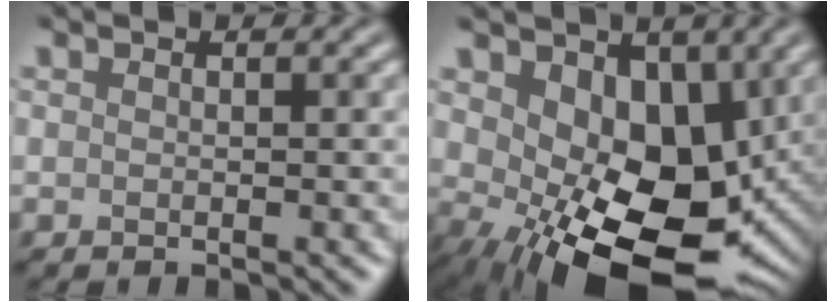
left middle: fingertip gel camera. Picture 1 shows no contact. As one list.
[{"total": 10.0, "force": [0.1, 6.1, 7.9], "torque": [-0.116, -0.031, 0.007]}]